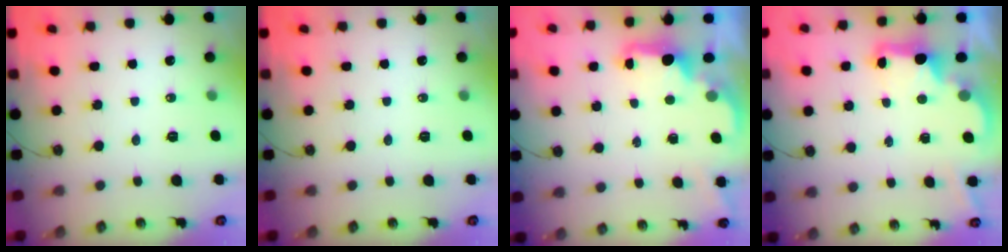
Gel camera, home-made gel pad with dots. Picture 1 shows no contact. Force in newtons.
{"total": 0.0}
{"total": 2.3, "press": 2.2, "slide": 0.7}
{"total": 2.9, "press": 2.9, "slide": 0.6}